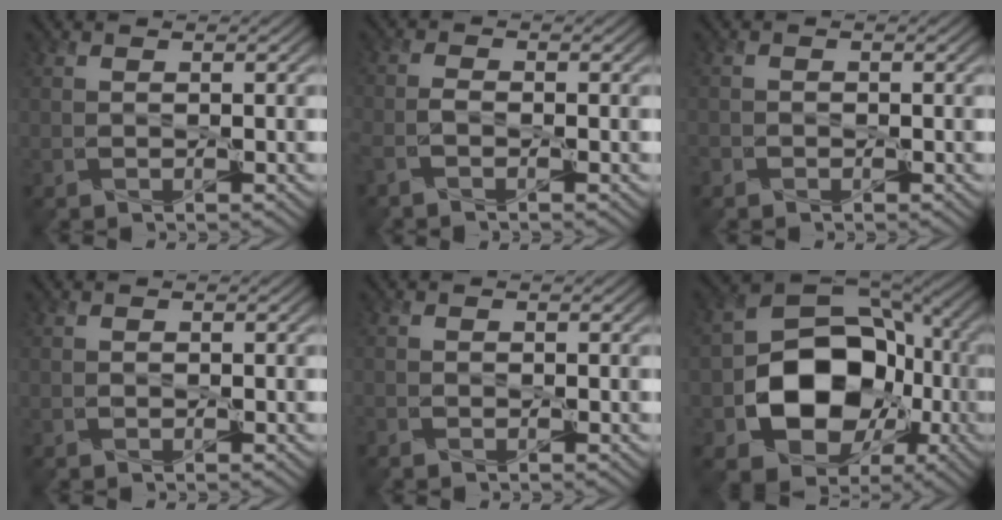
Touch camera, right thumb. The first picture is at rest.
{"total": 1.9, "force": [-1.3, 0.4, 1.4], "torque": [-0.036, 0.000, -0.033]}
{"total": 0.9, "force": [-0.7, 0.5, 0.1], "torque": [-0.005, -0.001, -0.016]}
{"total": 0.0}
{"total": 0.8, "force": [-0.6, 0.3, 0.4], "torque": [-0.010, 0.000, -0.012]}
{"total": 15.2, "force": [-3.4, 11.4, 9.4], "torque": [-0.167, -0.029, -0.059]}